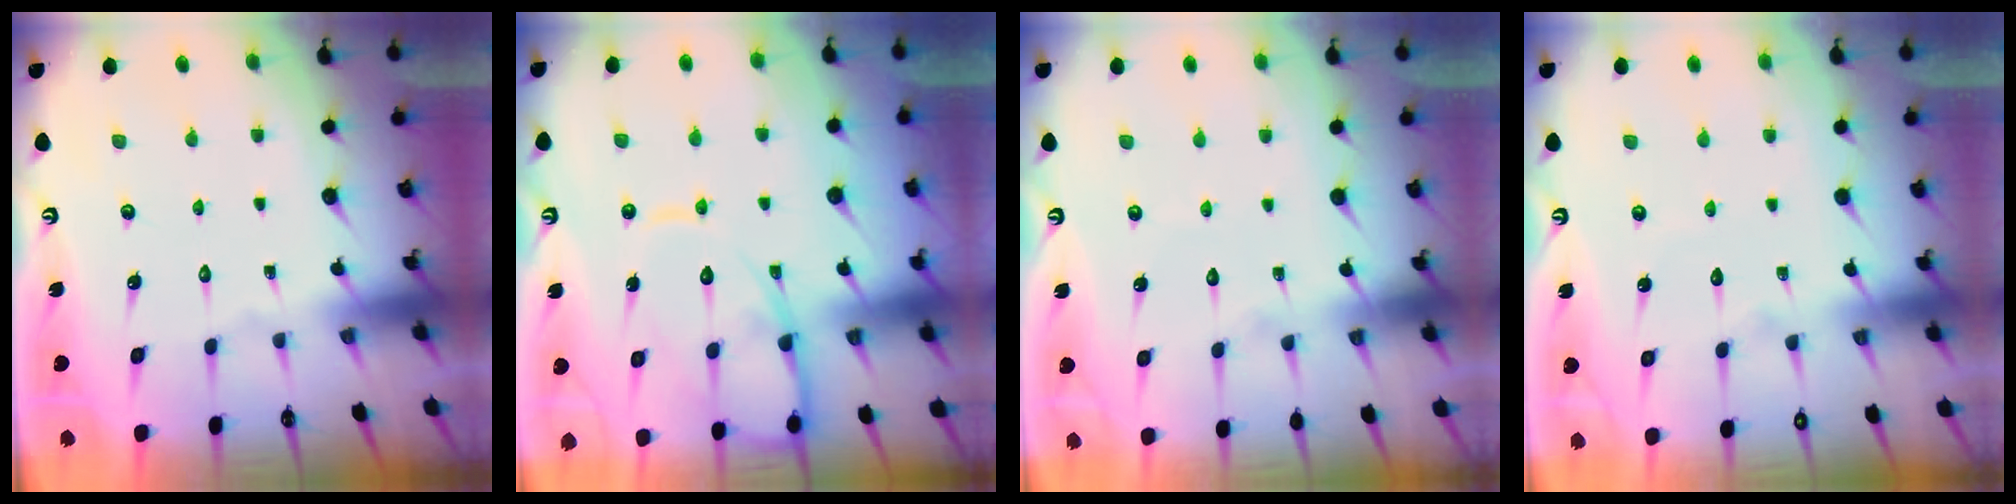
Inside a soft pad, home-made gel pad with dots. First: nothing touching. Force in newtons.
{"total": 12.7, "press": 12.6, "slide": 1.3}
{"total": 2.3, "press": 2.3, "slide": 0.2}
{"total": 4.3, "press": 4.3, "slide": 0.4}